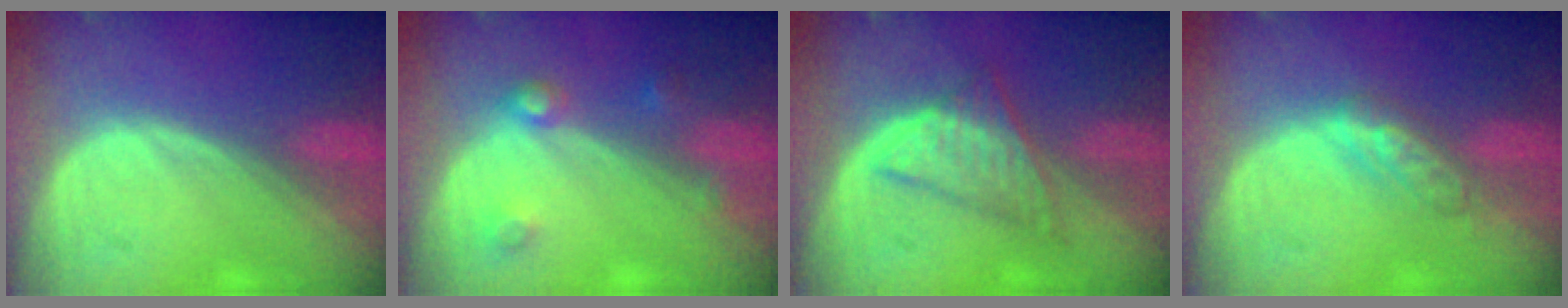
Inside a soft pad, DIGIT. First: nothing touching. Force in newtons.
{"total": 3.6, "press": 3.4, "slide": 1.3}
{"total": 6.1, "press": 5.8, "slide": 2.1}
{"total": 4.6, "press": 4.5, "slide": 1.0}